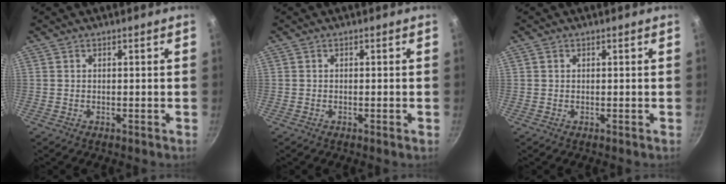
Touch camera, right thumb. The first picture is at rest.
{"total": 0.9, "force": [-0.4, 0.0, 0.8], "torque": [-0.018, 0.001, -0.008]}
{"total": 0.5, "force": [0.1, 0.5, 0.2], "torque": [-0.001, 0.003, 0.001]}